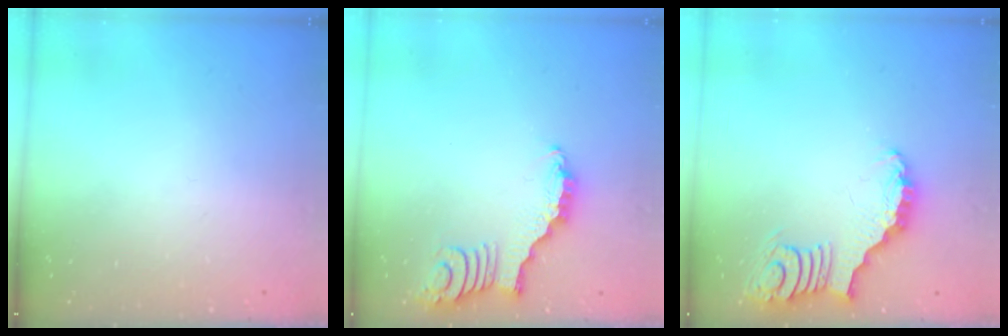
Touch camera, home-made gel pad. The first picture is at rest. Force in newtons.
{"total": 3.4, "press": 3.4, "slide": 0.5}
{"total": 3.5, "press": 3.5, "slide": 0.4}